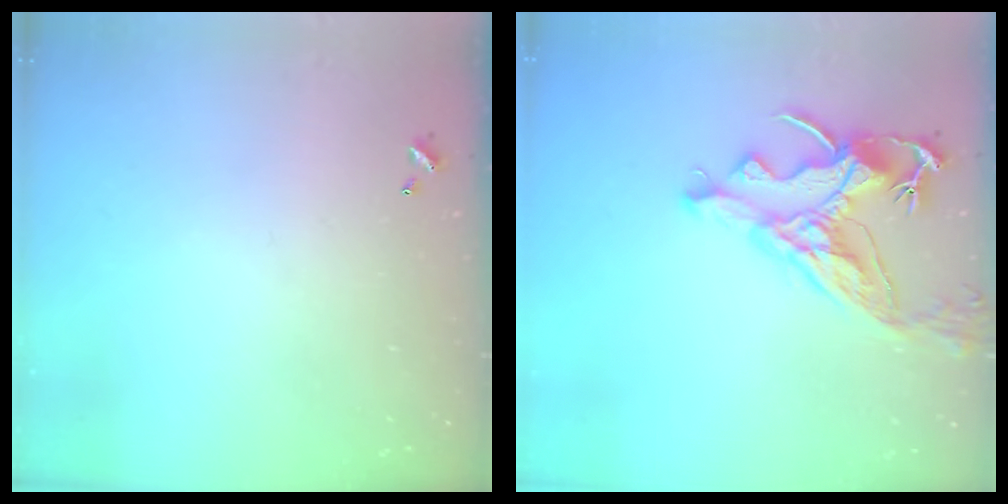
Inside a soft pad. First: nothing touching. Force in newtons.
{"total": 12.3, "press": 12.2, "slide": 1.7}